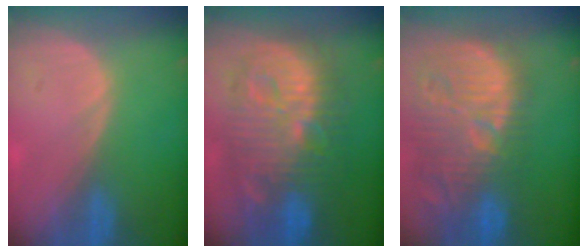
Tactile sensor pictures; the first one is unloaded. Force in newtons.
{"total": 13.5, "press": 13.5, "slide": 1.3}
{"total": 14.8, "press": 13.1, "slide": 6.9}